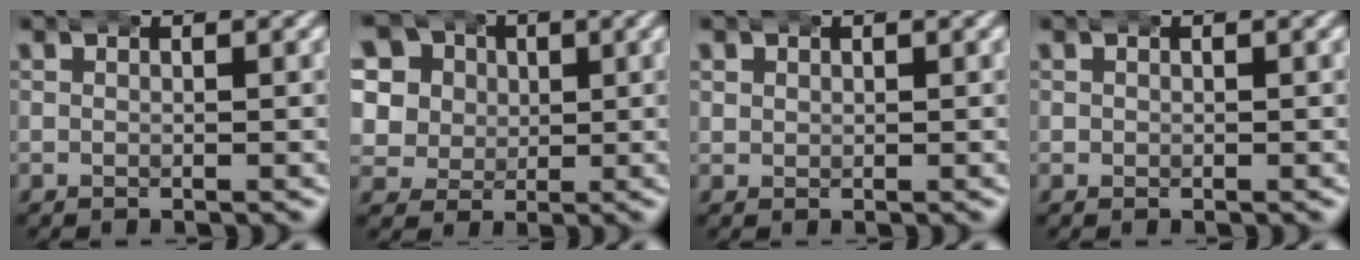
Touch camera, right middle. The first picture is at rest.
{"total": 11.7, "force": [1.2, 10.7, 4.5], "torque": [-0.129, -0.025, 0.011]}
{"total": 1.3, "force": [0.5, 1.2, 0.4], "torque": [-0.009, -0.001, 0.011]}
{"total": 0.6, "force": [-0.1, 0.5, 0.1], "torque": [-0.004, -0.003, 0.002]}